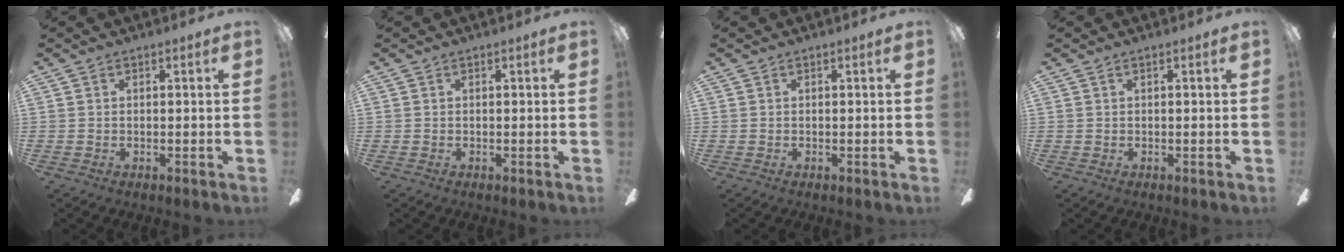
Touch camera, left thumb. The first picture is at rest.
{"total": 0.0}
{"total": 0.0}
{"total": 0.0}